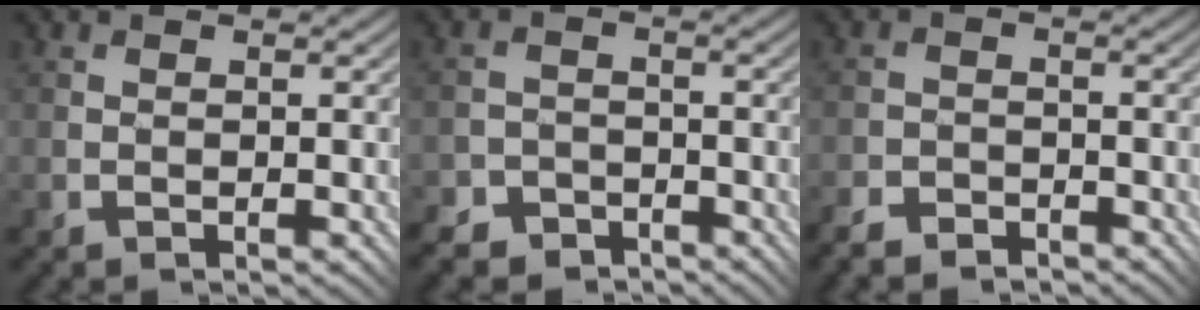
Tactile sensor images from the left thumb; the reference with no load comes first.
{"total": 6.0, "force": [-5.1, 3.1, 0.3], "torque": [0.006, 0.000, -0.084]}
{"total": 3.5, "force": [-3.3, 1.1, 0.8], "torque": [-0.016, 0.002, -0.067]}